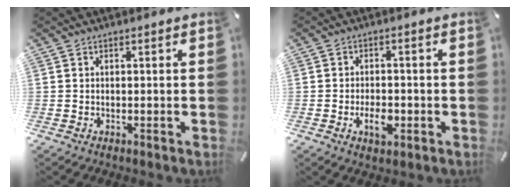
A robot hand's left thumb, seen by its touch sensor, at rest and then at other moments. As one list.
[{"total": 5.4, "force": [-1.9, 3.1, 4.0], "torque": [-0.076, 0.007, -0.031]}]